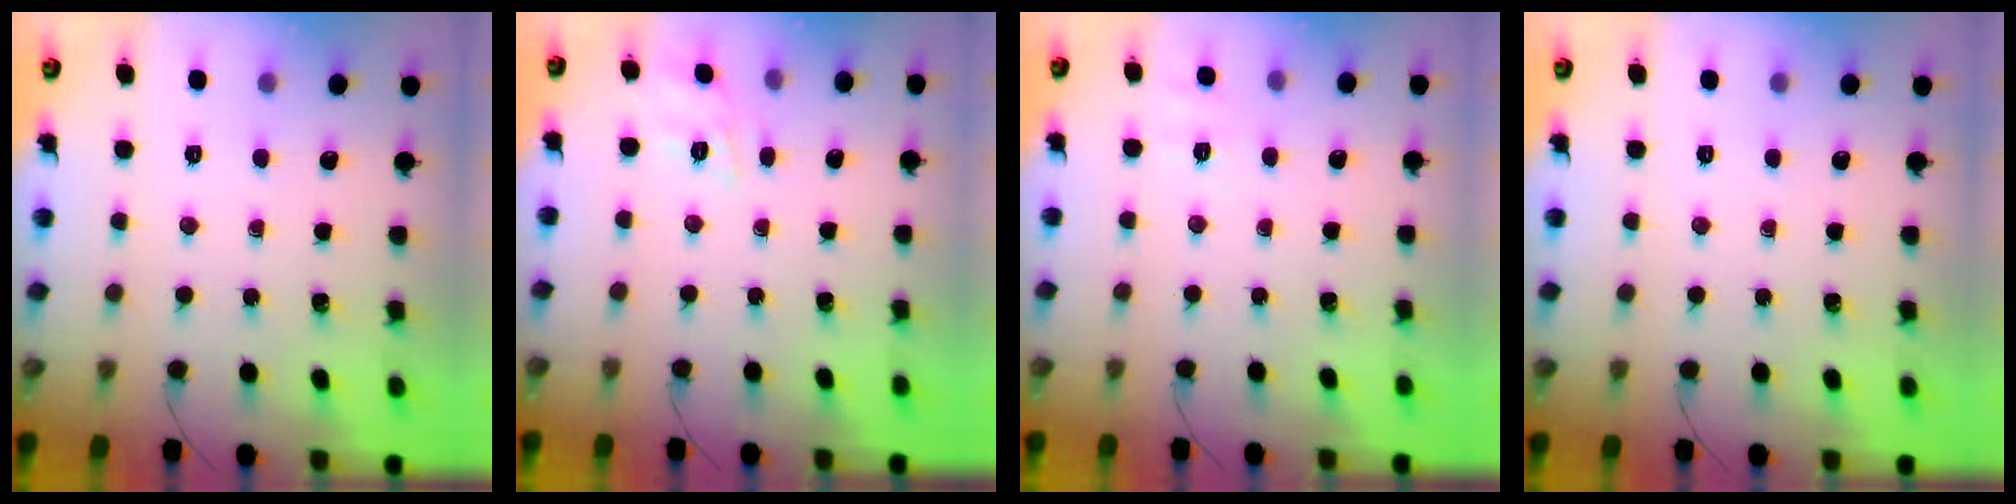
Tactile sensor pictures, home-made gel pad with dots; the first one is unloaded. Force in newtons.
{"total": 4.6, "press": 4.2, "slide": 1.9}
{"total": 4.8, "press": 4.4, "slide": 1.9}
{"total": 0.0}